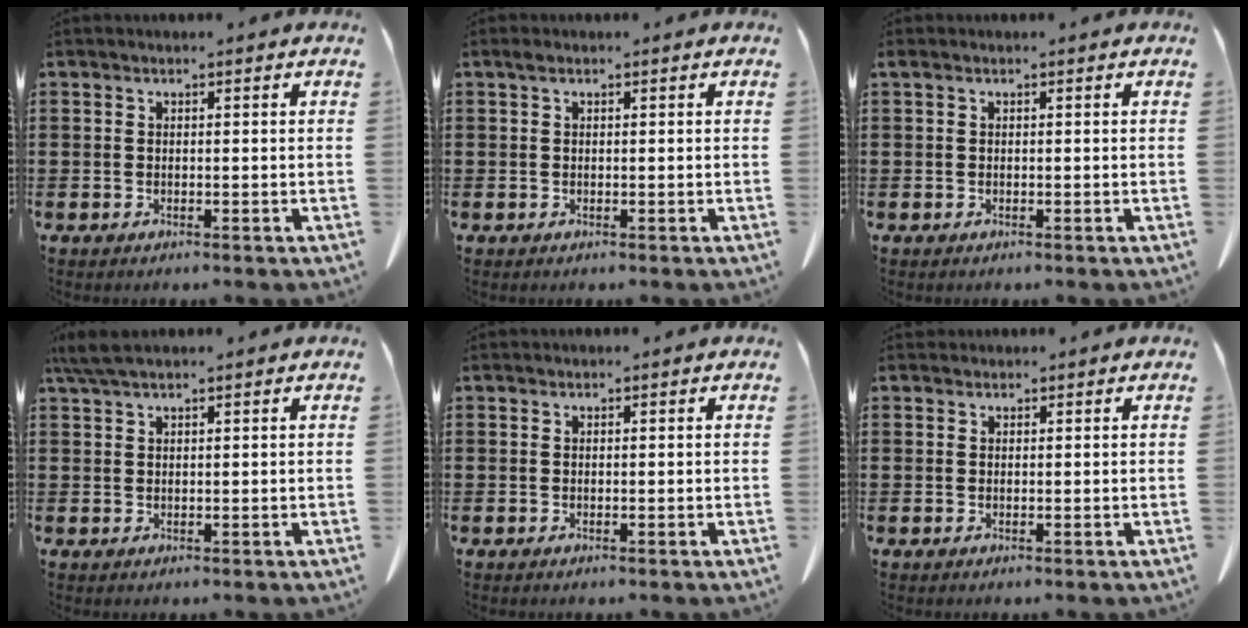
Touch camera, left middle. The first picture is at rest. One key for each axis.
{"total": 0.6, "fx": 0.3, "fy": 0.3, "fz": 0.4, "tx": -0.010, "ty": 0.001, "tz": 0.007}
{"total": 0.0}
{"total": 3.5, "fx": 2.5, "fy": 0.6, "fz": 2.4, "tx": -0.053, "ty": 0.000, "tz": 0.048}
{"total": 0.0}
{"total": 0.7, "fx": 0.7, "fy": 0.2, "fz": 0.0, "tx": -0.002, "ty": -0.001, "tz": 0.016}